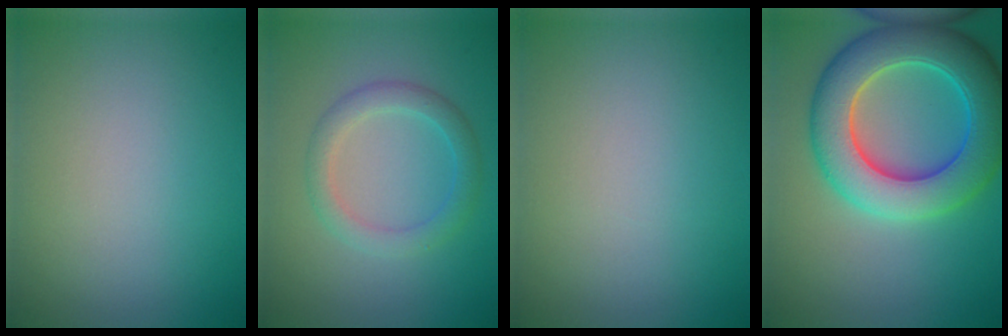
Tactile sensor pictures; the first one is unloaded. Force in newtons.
{"total": 2.7, "press": 2.7, "slide": 0.1}
{"total": 0.0}
{"total": 9.8, "press": 9.8, "slide": 0.3}